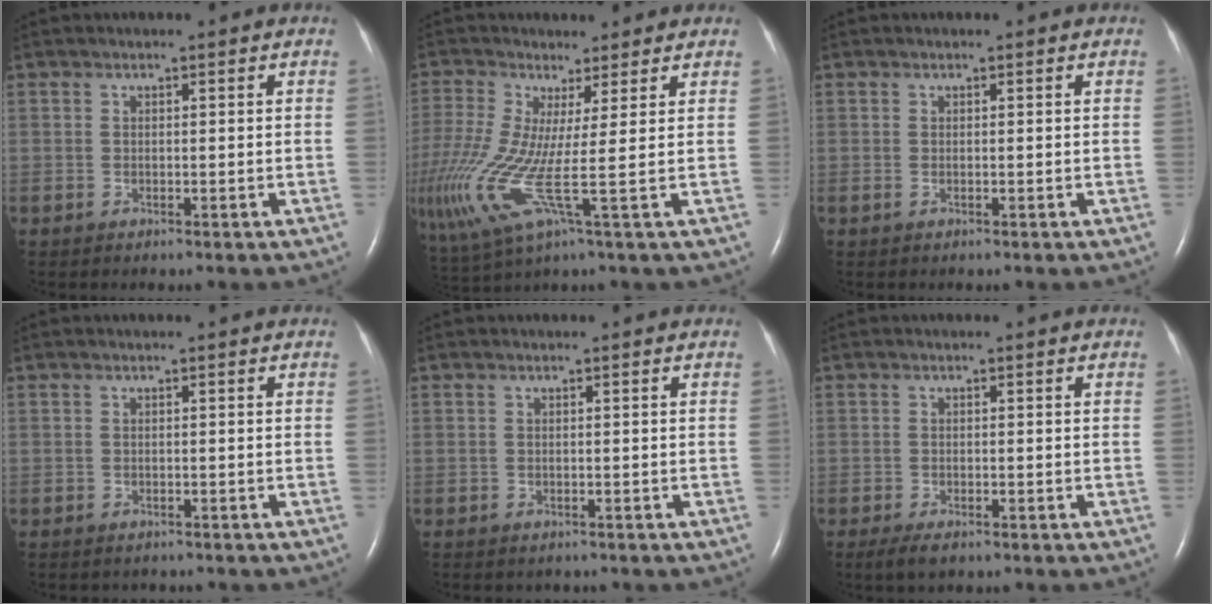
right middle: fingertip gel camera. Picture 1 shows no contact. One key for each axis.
{"total": 13.3, "fx": -2.0, "fy": 1.2, "fz": 13.0, "tx": -0.321, "ty": -0.020, "tz": -0.037}
{"total": 0.0}
{"total": 1.7, "fx": -1.5, "fy": 0.7, "fz": 0.2, "tx": -0.007, "ty": -0.001, "tz": -0.018}
{"total": 1.2, "fx": -1.0, "fy": 0.6, "fz": 0.1, "tx": -0.007, "ty": 0.000, "tz": -0.011}
{"total": 2.3, "fx": -1.5, "fy": 0.8, "fz": 1.6, "tx": -0.035, "ty": -0.005, "tz": -0.023}